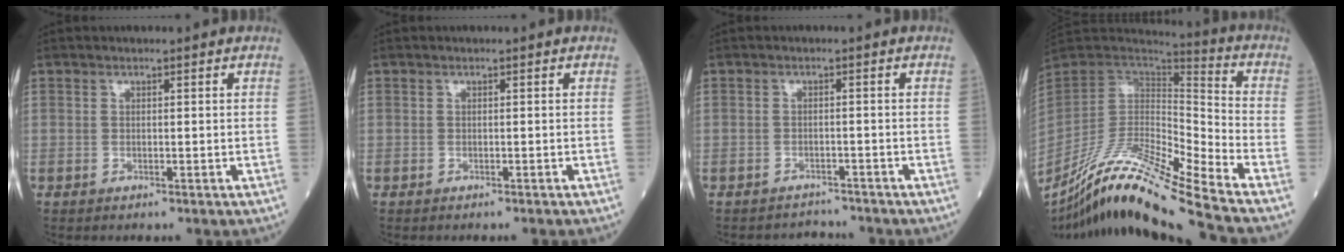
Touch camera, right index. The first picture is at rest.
{"total": 0.6, "force": [-0.6, -0.1, 0.2], "torque": [-0.002, 0.001, -0.011]}
{"total": 2.7, "force": [-2.5, 0.3, -1.0], "torque": [0.020, -0.004, -0.038]}
{"total": 21.0, "force": [-17.3, -1.3, 11.8], "torque": [-0.240, -0.017, -0.320]}